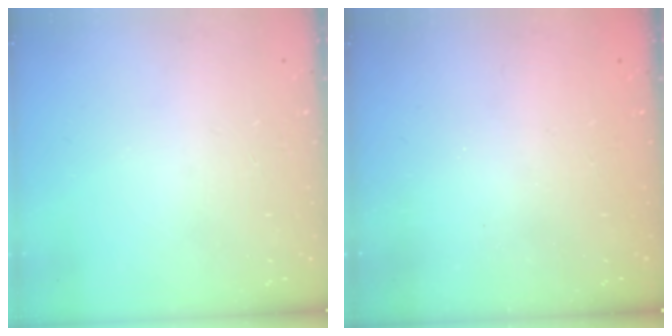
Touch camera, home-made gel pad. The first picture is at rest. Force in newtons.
{"total": 2.4, "press": 2.3, "slide": 0.8}